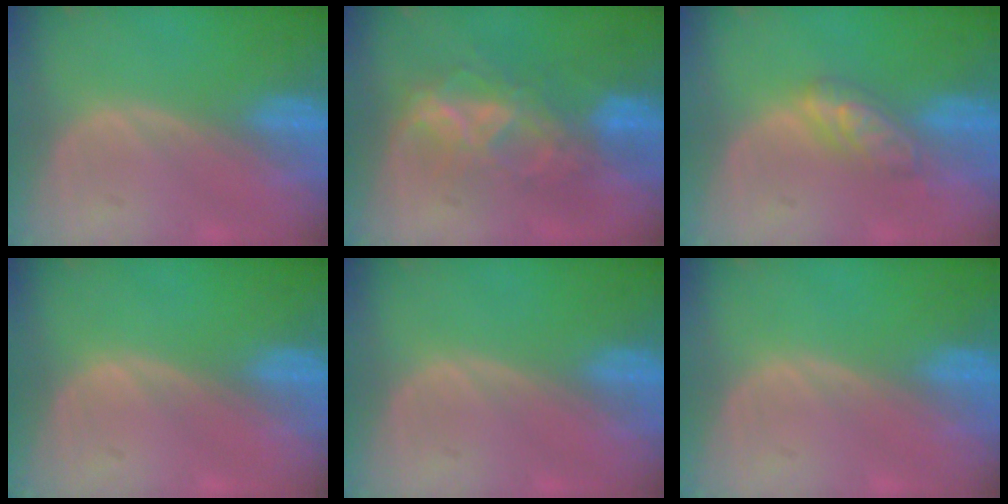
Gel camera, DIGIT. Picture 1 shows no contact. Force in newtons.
{"total": 6.8, "press": 6.6, "slide": 1.6}
{"total": 4.8, "press": 4.5, "slide": 1.6}
{"total": 0.0}
{"total": 0.0}
{"total": 0.0}